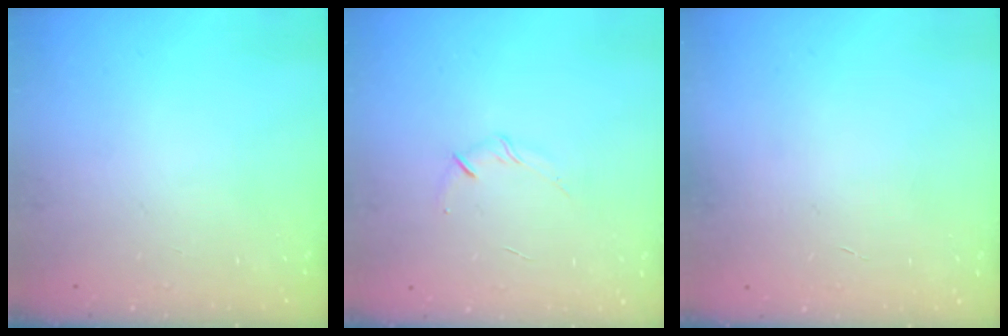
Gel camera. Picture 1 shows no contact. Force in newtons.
{"total": 3.7, "press": 3.6, "slide": 1.1}
{"total": 0.6, "press": 0.6, "slide": 0.2}